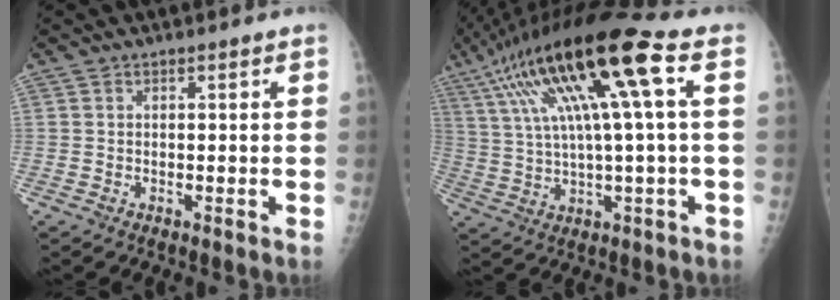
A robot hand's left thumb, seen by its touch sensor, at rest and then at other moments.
{"total": 20.7, "force": [6.7, 3.2, 19.3], "torque": [-0.371, 0.031, 0.114]}